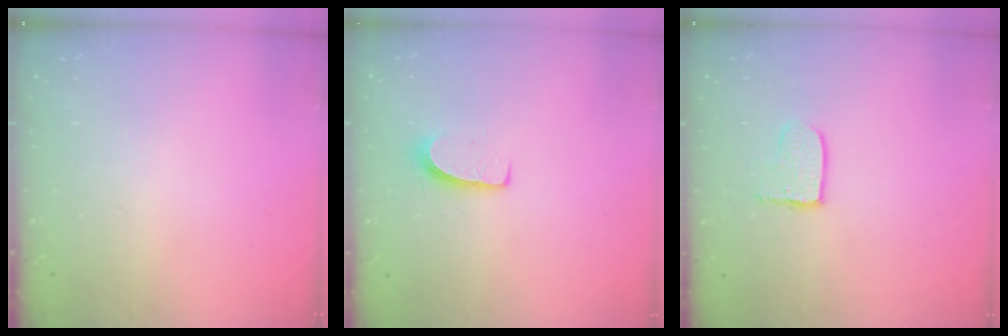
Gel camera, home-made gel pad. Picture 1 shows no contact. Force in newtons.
{"total": 6.7, "press": 6.7, "slide": 0.5}
{"total": 5.5, "press": 5.5, "slide": 0.4}